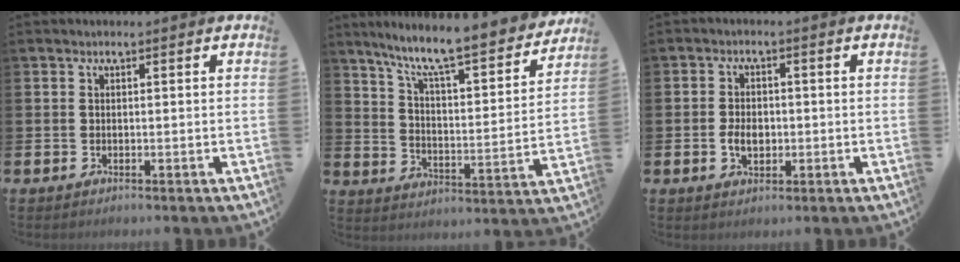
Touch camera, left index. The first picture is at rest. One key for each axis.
{"total": 9.1, "fx": 8.1, "fy": 0.9, "fz": 4.0, "tx": -0.107, "ty": -0.063, "tz": 0.131}
{"total": 3.3, "fx": -0.5, "fy": 2.3, "fz": 2.4, "tx": -0.030, "ty": -0.001, "tz": -0.014}